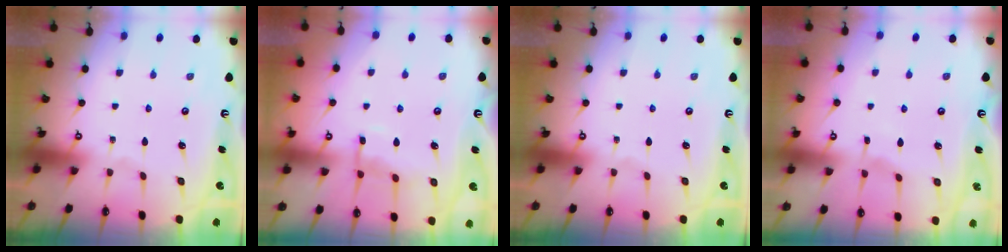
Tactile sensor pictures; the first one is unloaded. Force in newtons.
{"total": 9.7, "press": 9.7, "slide": 1.0}
{"total": 0.0}
{"total": 3.0, "press": 3.0, "slide": 0.4}